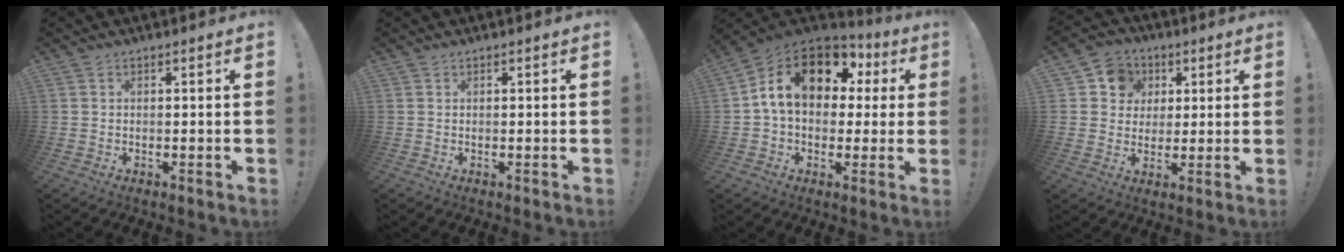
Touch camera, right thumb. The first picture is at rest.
{"total": 0.0}
{"total": 17.4, "force": [5.6, 11.4, 11.9], "torque": [-0.188, -0.007, 0.101]}
{"total": 8.6, "force": [2.1, 8.0, 2.5], "torque": [-0.036, -0.005, 0.045]}